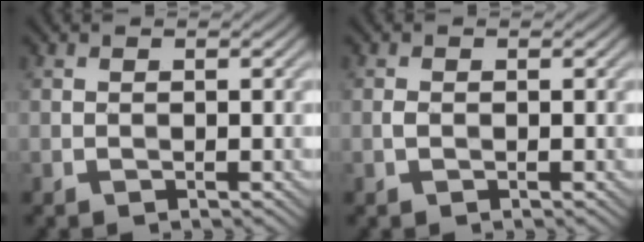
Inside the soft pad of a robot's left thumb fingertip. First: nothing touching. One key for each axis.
{"total": 0.7, "fx": -0.2, "fy": 0.5, "fz": 0.5, "tx": -0.015, "ty": 0.001, "tz": -0.006}